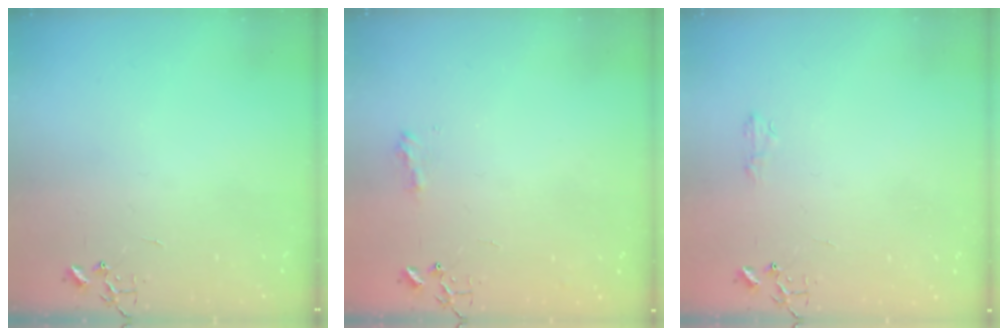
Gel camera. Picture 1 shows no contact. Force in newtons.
{"total": 7.8, "press": 7.8, "slide": 0.3}
{"total": 5.2, "press": 5.2, "slide": 0.7}